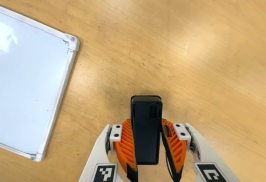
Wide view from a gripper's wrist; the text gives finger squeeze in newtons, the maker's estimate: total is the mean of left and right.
{"total": 4.9, "left": 3.5, "right": 6.4}